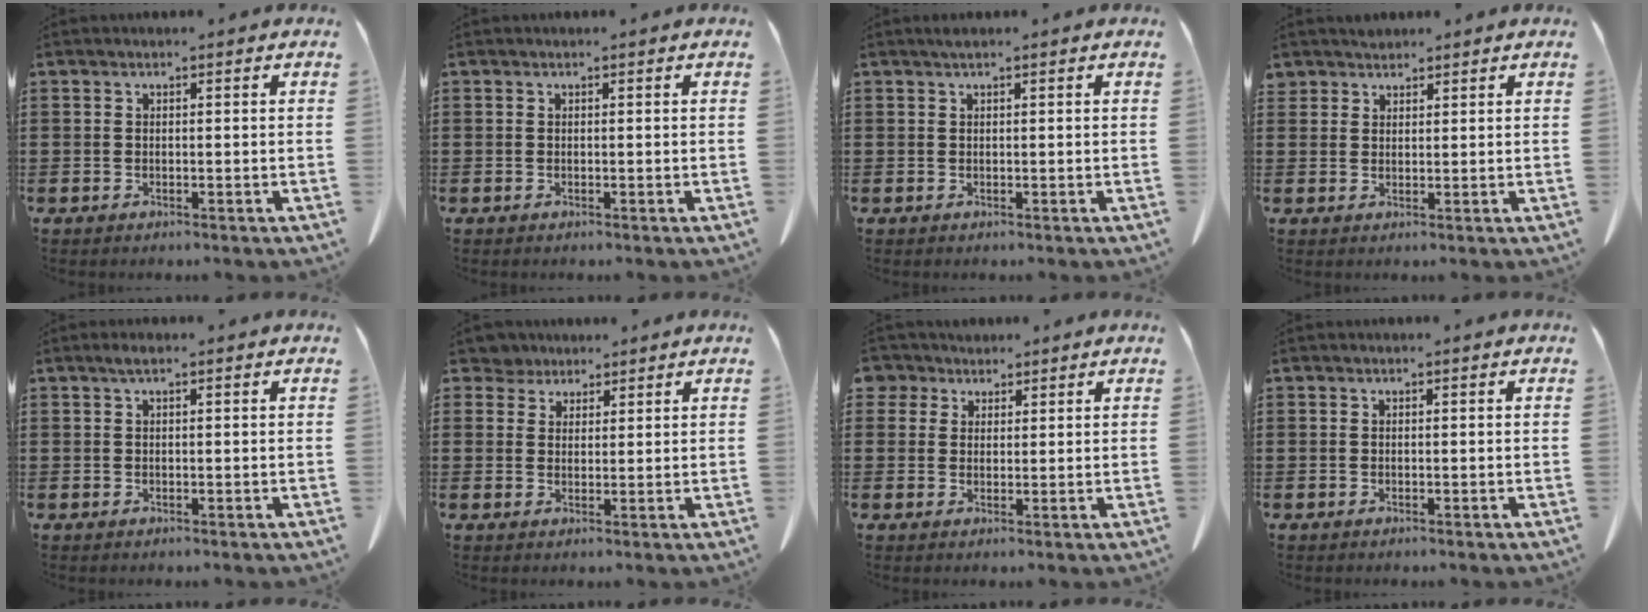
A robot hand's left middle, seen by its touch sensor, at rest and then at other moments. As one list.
[{"total": 0.0}, {"total": 0.7, "force": [0.4, 0.0, 0.5], "torque": [-0.010, 0.000, 0.008]}, {"total": 2.0, "force": [1.8, 0.8, -0.2], "torque": [-0.001, 0.004, 0.037]}, {"total": 1.0, "force": [0.3, 0.1, 0.9], "torque": [-0.017, 0.002, 0.006]}, {"total": 3.8, "force": [3.2, 2.0, 0.6], "torque": [-0.028, 0.005, 0.060]}, {"total": 3.3, "force": [2.3, 2.3, 0.4], "torque": [-0.012, 0.009, 0.043]}, {"total": 0.0}]